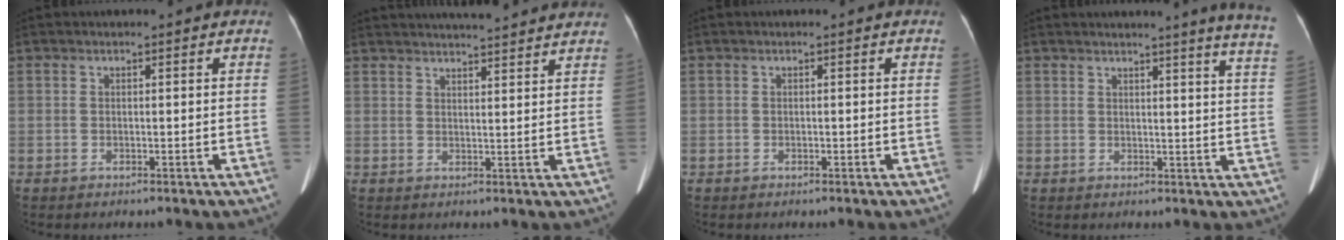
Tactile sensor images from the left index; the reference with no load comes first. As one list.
[{"total": 13.5, "force": [12.6, 0.8, 4.7], "torque": [-0.073, 0.026, 0.161]}, {"total": 0.0}, {"total": 11.0, "force": [9.8, -1.5, 4.8], "torque": [-0.053, -0.067, 0.085]}]